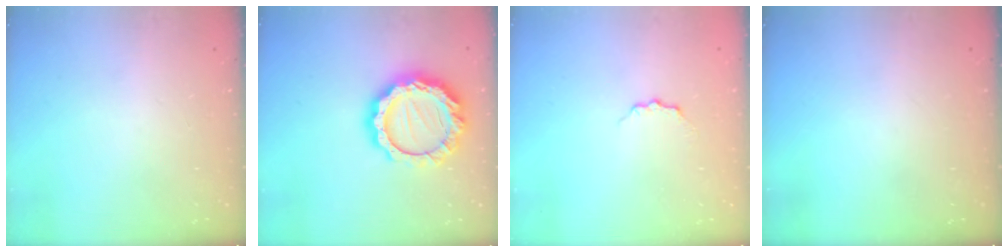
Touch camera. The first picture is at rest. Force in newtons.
{"total": 17.7, "press": 17.6, "slide": 1.5}
{"total": 3.9, "press": 3.9, "slide": 0.5}
{"total": 0.0}